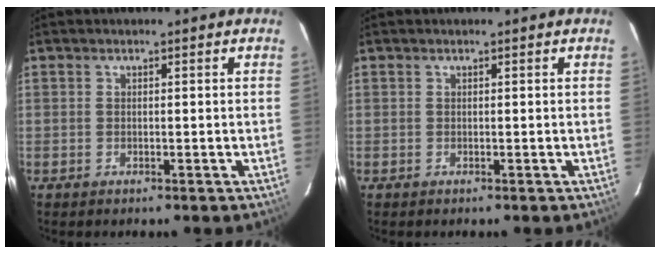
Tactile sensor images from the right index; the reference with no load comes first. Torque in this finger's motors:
{"motor_torque": [0.00, 0.00, 0.00, 0.00]}